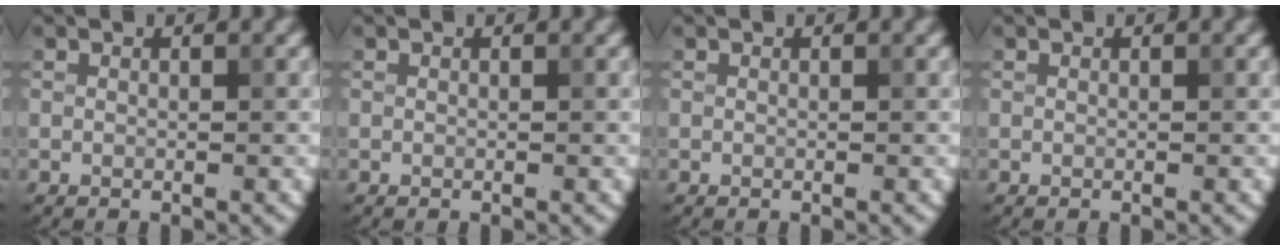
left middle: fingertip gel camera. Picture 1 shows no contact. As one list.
[{"total": 0.0}, {"total": 0.0}, {"total": 0.0}]